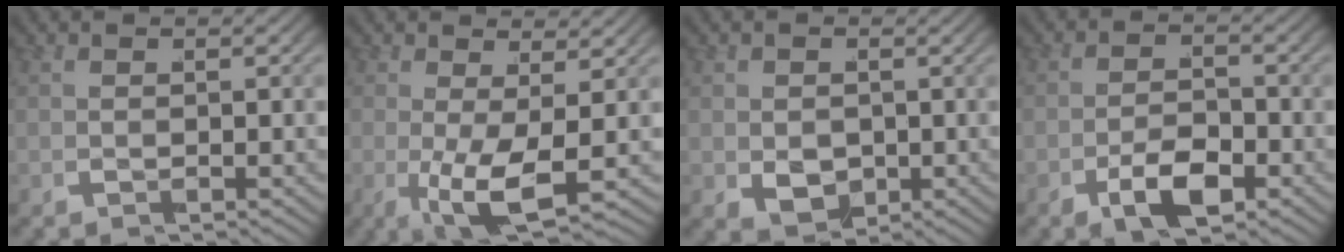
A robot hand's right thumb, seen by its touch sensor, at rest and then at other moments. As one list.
[{"total": 5.4, "force": [-0.8, 2.4, 4.7], "torque": [-0.092, -0.029, -0.011]}, {"total": 3.7, "force": [-0.6, 3.1, 2.0], "torque": [-0.050, -0.034, 0.000]}, {"total": 4.0, "force": [-2.5, 2.0, 2.3], "torque": [-0.036, -0.014, -0.047]}]